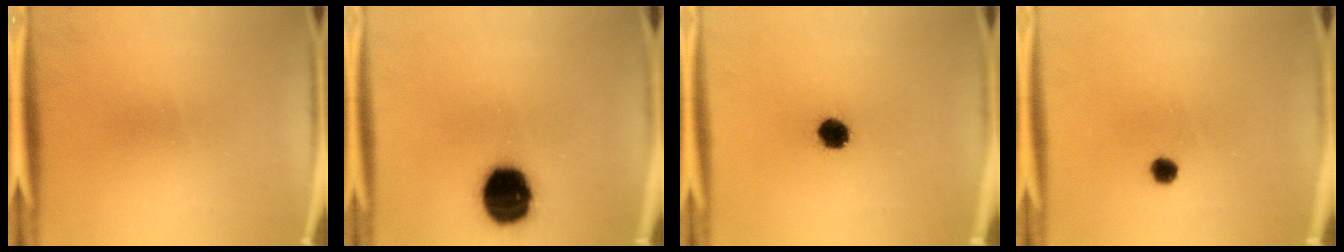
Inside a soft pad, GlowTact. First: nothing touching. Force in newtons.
{"total": 17.2}
{"total": 5.8}
{"total": 1.8}